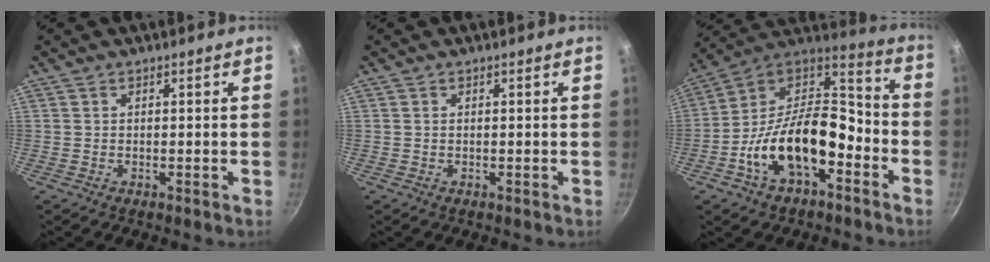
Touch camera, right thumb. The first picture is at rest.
{"total": 0.0}
{"total": 20.6, "force": [-7.5, 11.0, 15.7], "torque": [-0.245, 0.066, -0.142]}